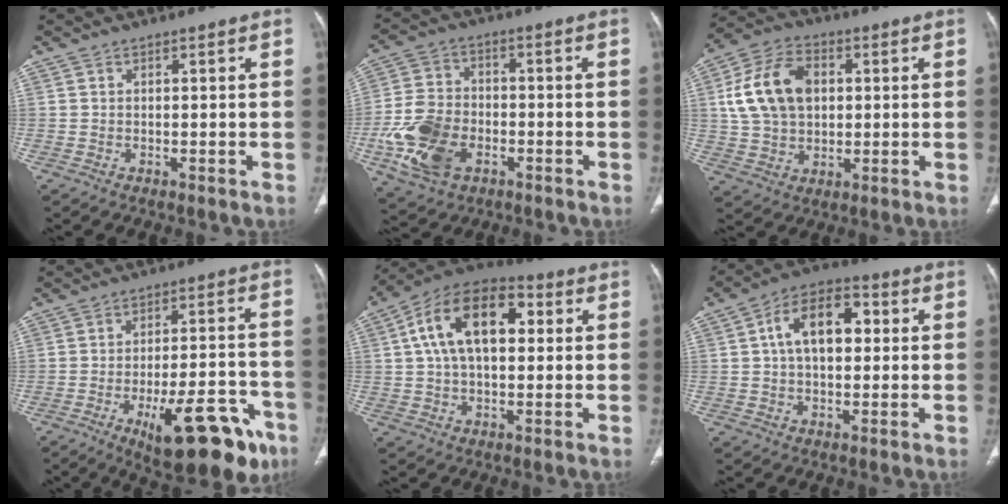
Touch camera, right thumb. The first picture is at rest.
{"total": 13.4, "force": [-4.4, 9.1, 8.8], "torque": [-0.171, 0.013, -0.080]}
{"total": 14.5, "force": [2.6, 10.3, 9.9], "torque": [-0.167, 0.012, 0.046]}
{"total": 18.8, "force": [-9.7, 7.0, 14.6], "torque": [-0.149, 0.050, -0.125]}
{"total": 17.1, "force": [3.7, 9.9, 13.5], "torque": [-0.213, 0.026, 0.054]}
{"total": 12.5, "force": [2.0, 7.6, 9.8], "torque": [-0.144, 0.025, 0.025]}